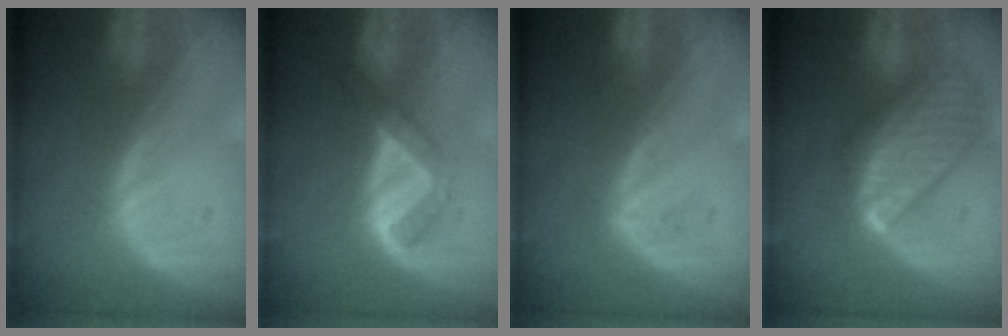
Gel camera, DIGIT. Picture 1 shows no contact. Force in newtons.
{"total": 5.2, "press": 4.4, "slide": 2.9}
{"total": 1.5, "press": 1.4, "slide": 0.3}
{"total": 9.8, "press": 8.4, "slide": 5.0}